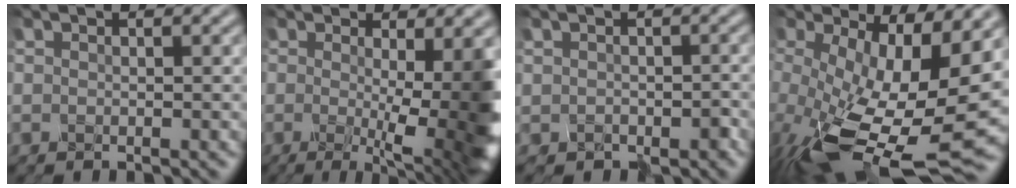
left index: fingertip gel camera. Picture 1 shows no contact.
{"total": 9.5, "force": [0.0, 2.6, 9.1], "torque": [-0.110, -0.002, -0.001]}
{"total": 2.1, "force": [-0.2, 2.0, 0.7], "torque": [0.000, 0.000, -0.009]}
{"total": 13.9, "force": [-1.7, 6.0, 12.4], "torque": [-0.233, -0.039, -0.016]}